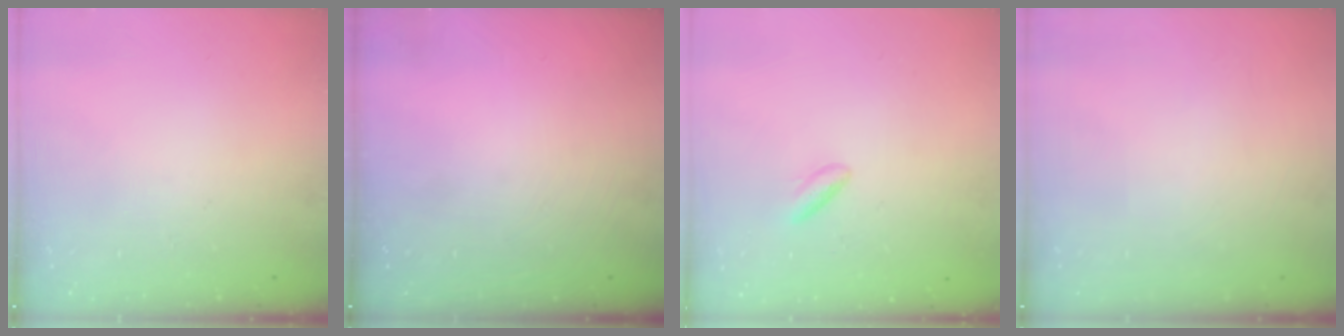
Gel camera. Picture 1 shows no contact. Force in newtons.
{"total": 0.0}
{"total": 2.8, "press": 2.6, "slide": 1.3}
{"total": 0.0}